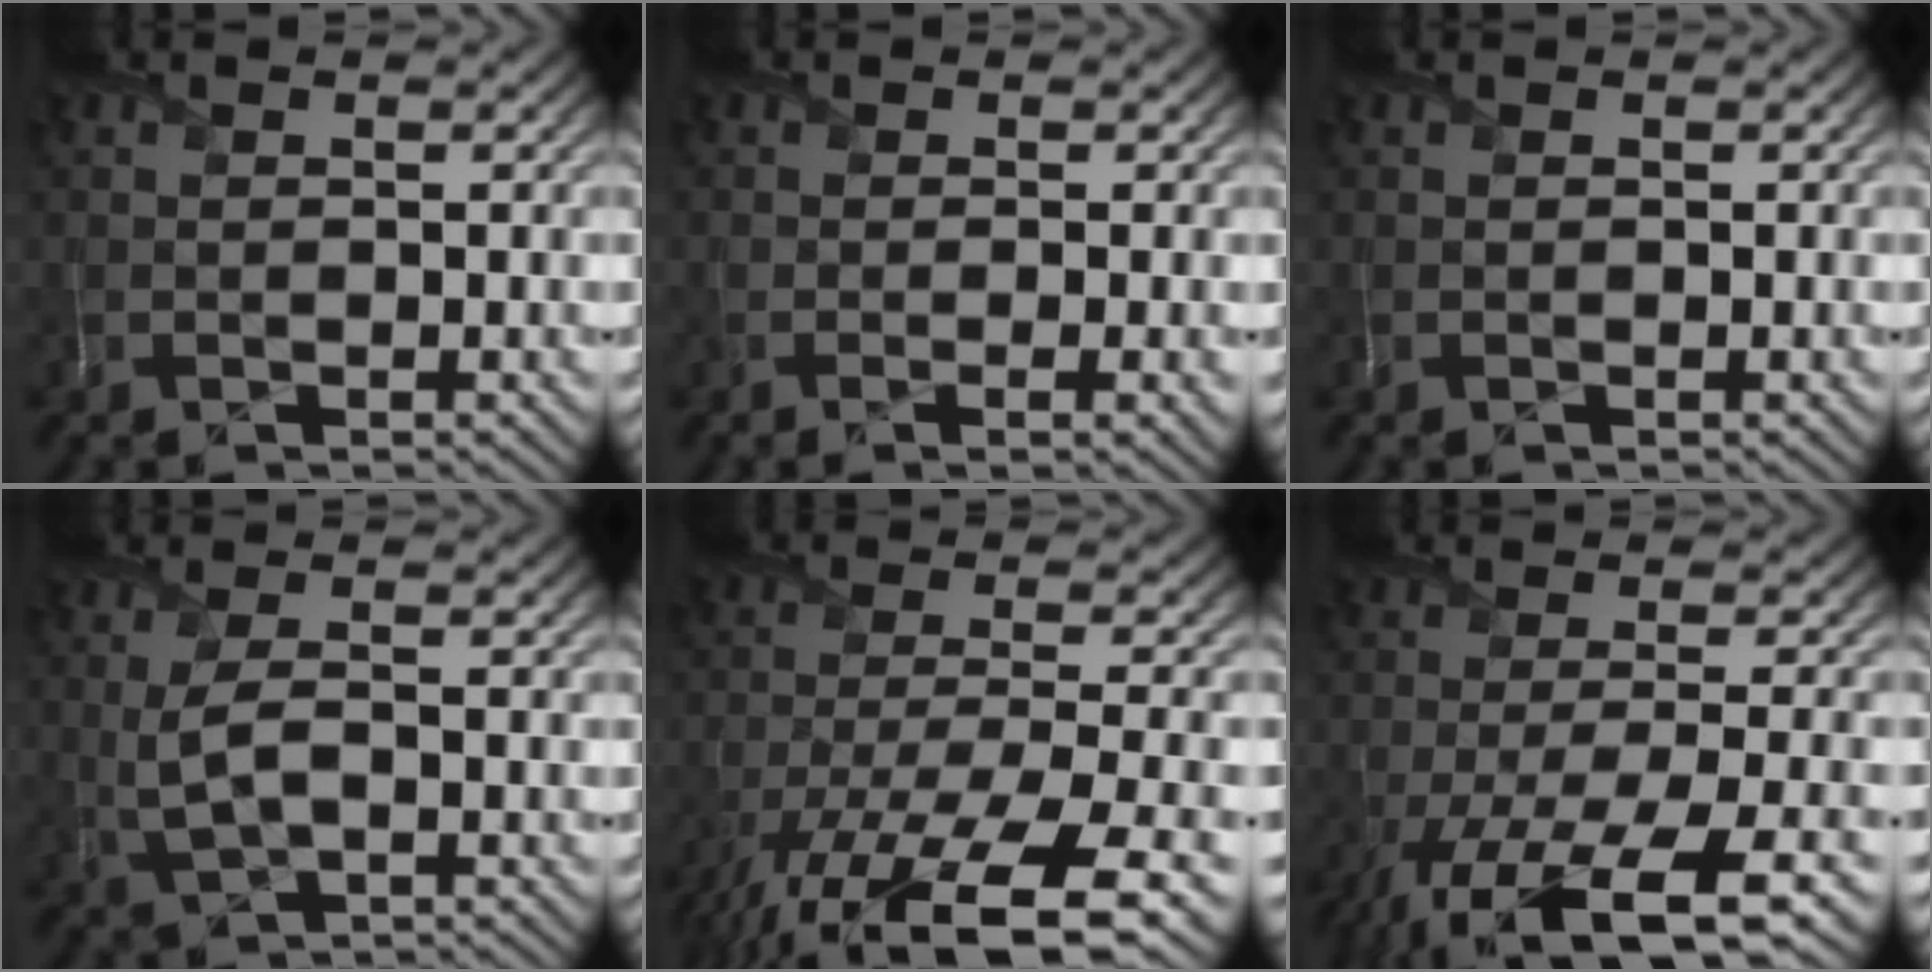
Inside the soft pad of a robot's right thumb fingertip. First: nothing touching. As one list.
[{"total": 2.7, "force": [-0.6, 0.4, 2.6], "torque": [-0.036, 0.002, -0.015]}, {"total": 0.0}, {"total": 3.9, "force": [0.1, 1.4, 3.7], "torque": [-0.089, 0.002, 0.001]}, {"total": 16.1, "force": [-11.4, 4.7, 10.3], "torque": [-0.198, -0.044, -0.172]}, {"total": 13.0, "force": [-7.8, 3.6, 9.8], "torque": [-0.195, -0.024, -0.124]}]